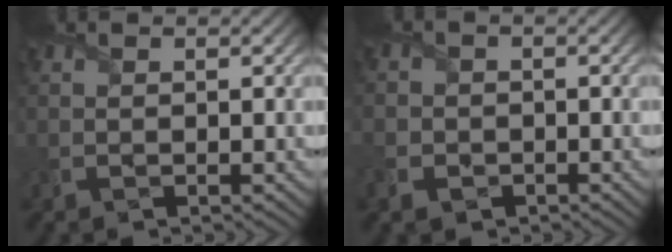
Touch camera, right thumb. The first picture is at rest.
{"total": 3.6, "force": [-1.5, 3.1, 0.8], "torque": [-0.022, -0.004, -0.045]}